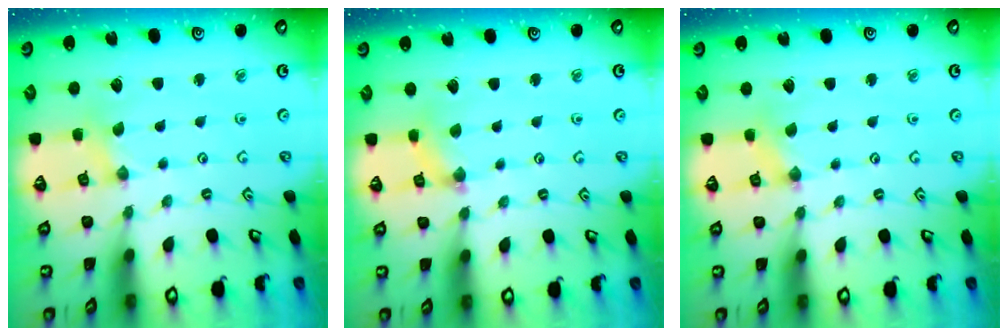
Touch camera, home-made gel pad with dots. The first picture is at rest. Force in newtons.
{"total": 2.0, "press": 2.0, "slide": 0.3}
{"total": 0.0}